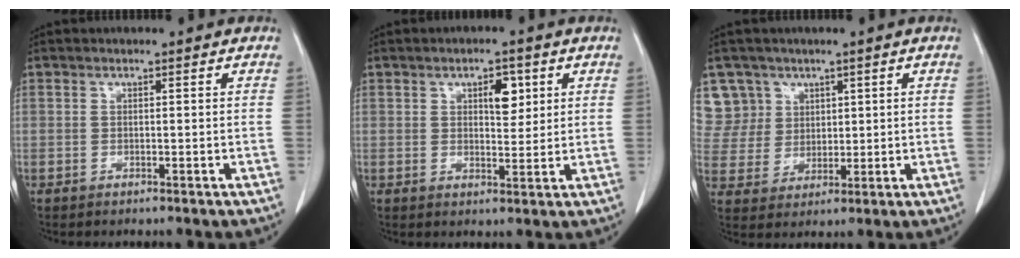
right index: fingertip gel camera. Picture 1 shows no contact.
{"total": 4.2, "force": [1.7, 1.9, 3.3], "torque": [-0.049, 0.001, 0.026]}
{"total": 7.9, "force": [4.5, 6.5, -0.4], "torque": [0.009, 0.014, 0.101]}